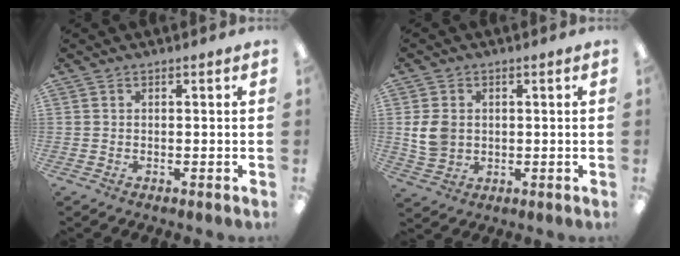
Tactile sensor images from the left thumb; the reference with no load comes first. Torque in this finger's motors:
{"motor_torque": [-0.11, 0.49, 0.34, -0.37, 0.05]}